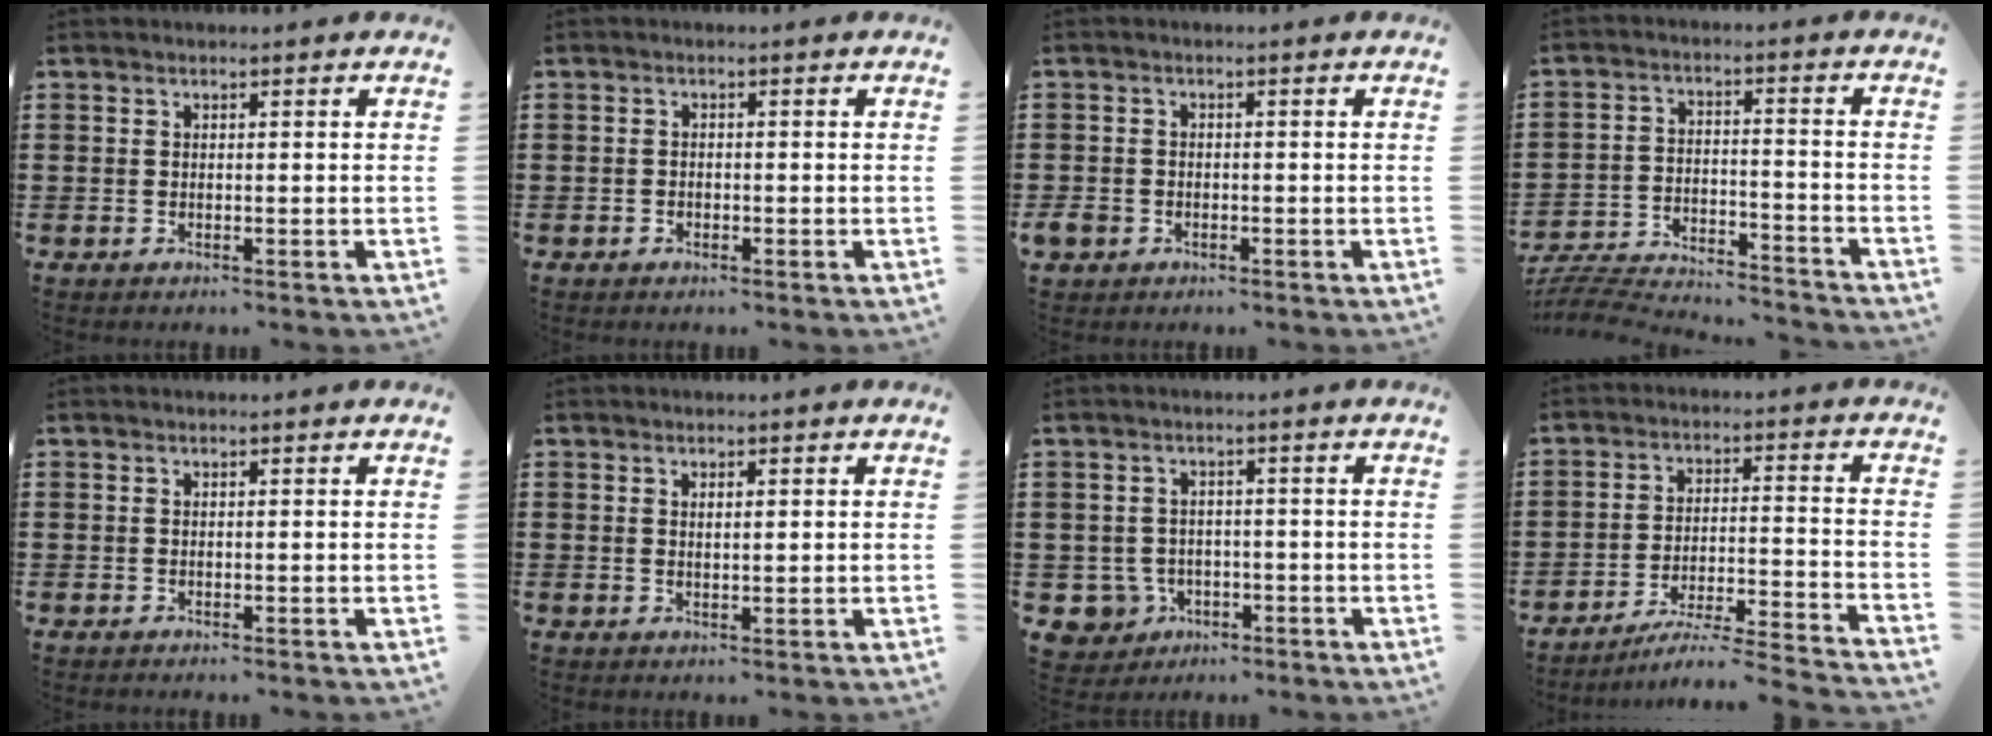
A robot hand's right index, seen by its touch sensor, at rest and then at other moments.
{"total": 0.8, "force": [-0.6, 0.5, 0.1], "torque": [-0.005, 0.001, -0.013]}
{"total": 2.0, "force": [-1.3, 1.4, 0.6], "torque": [-0.028, -0.004, -0.032]}
{"total": 5.9, "force": [-5.8, 0.4, 1.0], "torque": [-0.034, -0.004, -0.120]}
{"total": 0.0}
{"total": 0.9, "force": [0.4, 0.2, 0.8], "torque": [-0.017, 0.000, 0.007]}
{"total": 4.2, "force": [-2.2, 3.4, 0.9], "torque": [-0.046, 0.001, -0.048]}
{"total": 4.9, "force": [-4.4, -0.6, 2.1], "torque": [-0.041, -0.022, -0.088]}